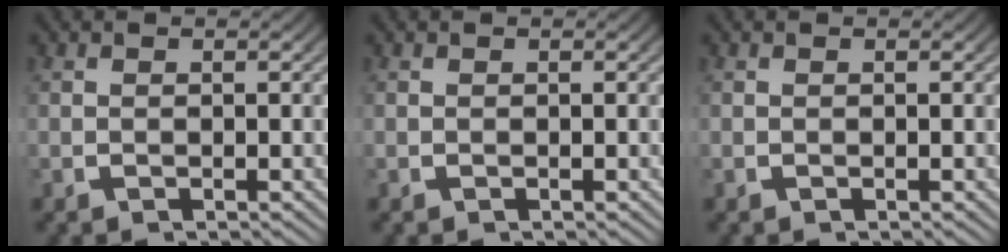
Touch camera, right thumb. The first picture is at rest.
{"total": 0.0}
{"total": 0.0}